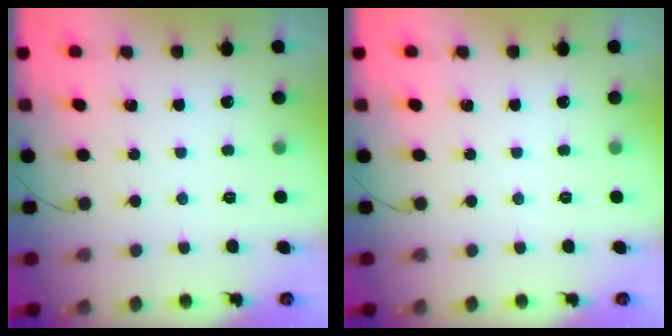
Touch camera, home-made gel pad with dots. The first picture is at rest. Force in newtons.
{"total": 0.0}